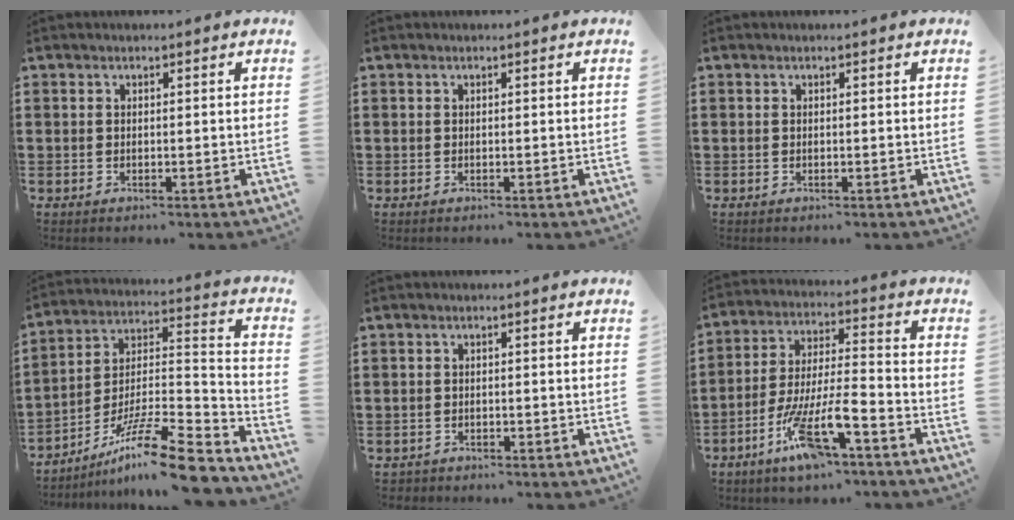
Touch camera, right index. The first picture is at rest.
{"total": 0.0}
{"total": 0.0}
{"total": 14.3, "force": [-11.0, 1.8, 9.0], "torque": [-0.147, 0.030, -0.204]}
{"total": 1.1, "force": [-1.0, 0.4, -0.2], "torque": [0.001, 0.004, -0.023]}
{"total": 11.5, "force": [-7.3, 2.3, 8.6], "torque": [-0.182, -0.003, -0.141]}